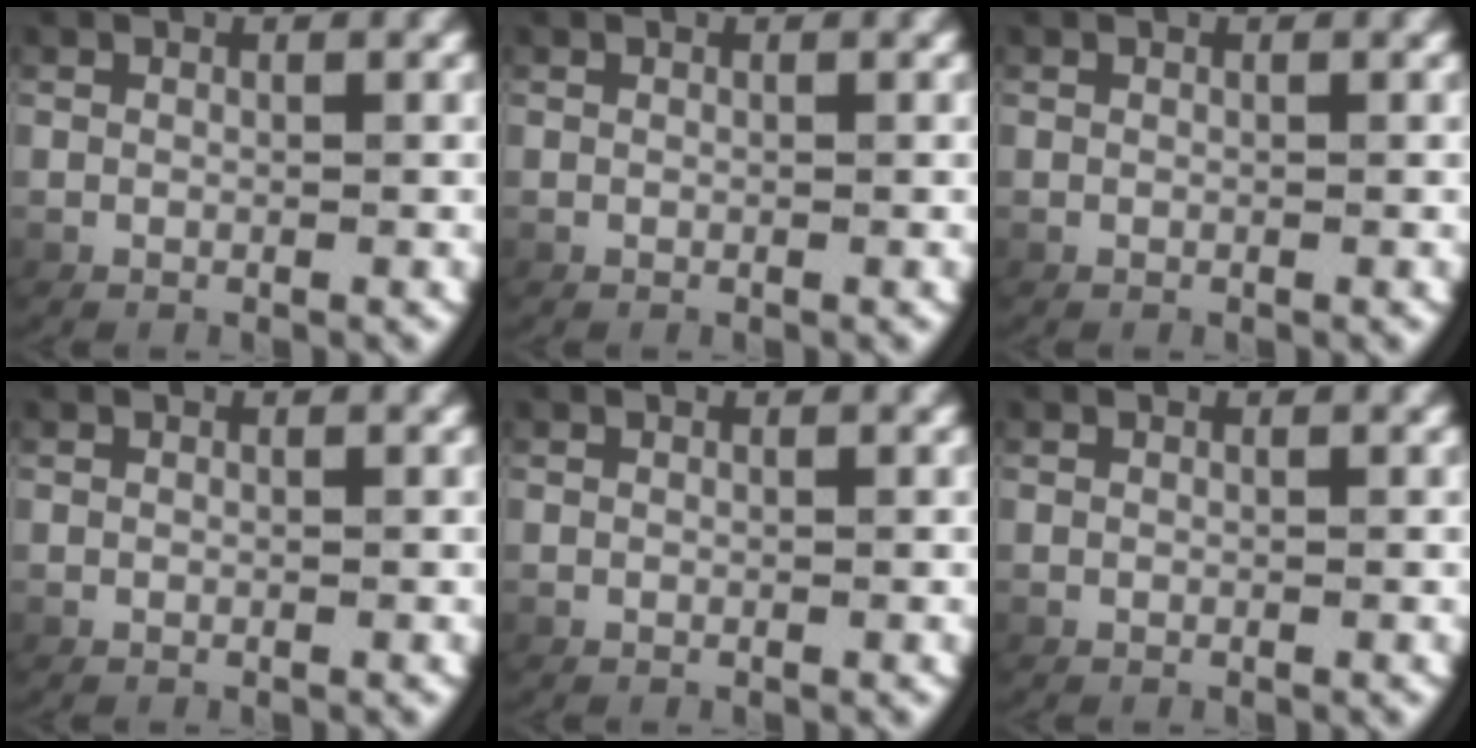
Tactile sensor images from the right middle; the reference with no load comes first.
{"total": 0.0}
{"total": 0.0}
{"total": 0.0}
{"total": 0.0}
{"total": 0.0}